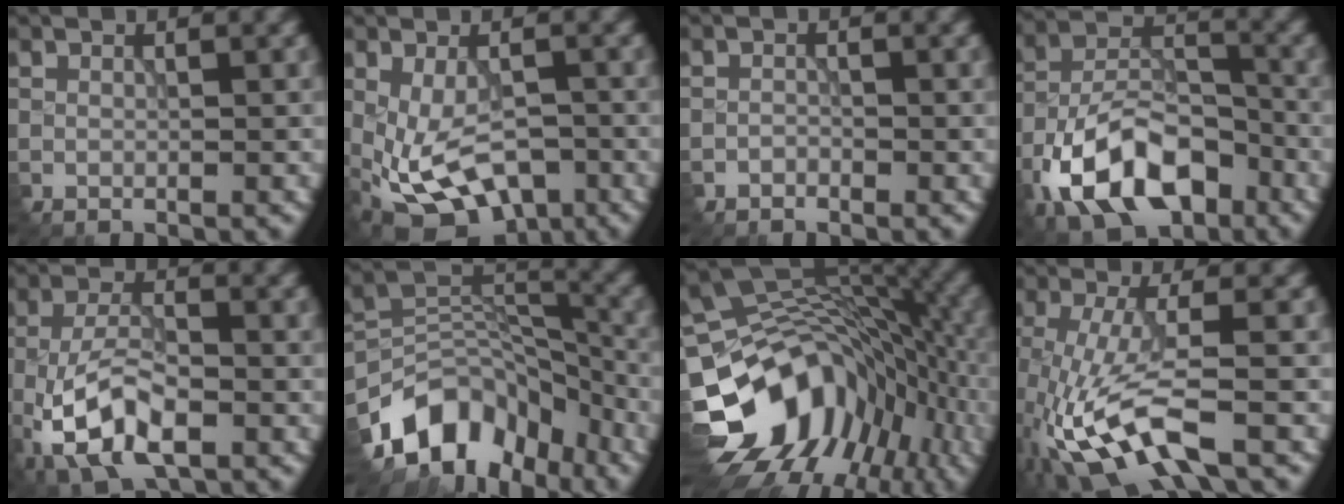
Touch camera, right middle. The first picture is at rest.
{"total": 6.3, "force": [-2.8, 3.3, 4.5], "torque": [-0.099, -0.020, -0.035]}
{"total": 1.1, "force": [-0.8, -0.2, -0.6], "torque": [-0.005, 0.006, -0.015]}
{"total": 10.1, "force": [-5.9, 5.3, 6.2], "torque": [-0.128, 0.011, -0.112]}
{"total": 6.9, "force": [-3.4, 3.1, 5.2], "torque": [-0.117, 0.004, -0.069]}
{"total": 10.2, "force": [-7.2, 6.0, 3.9], "torque": [-0.066, 0.015, -0.133]}
{"total": 14.2, "force": [-5.1, 10.8, 7.6], "torque": [-0.161, -0.003, -0.081]}
{"total": 7.7, "force": [-4.1, 1.9, 6.3], "torque": [-0.154, -0.005, -0.078]}